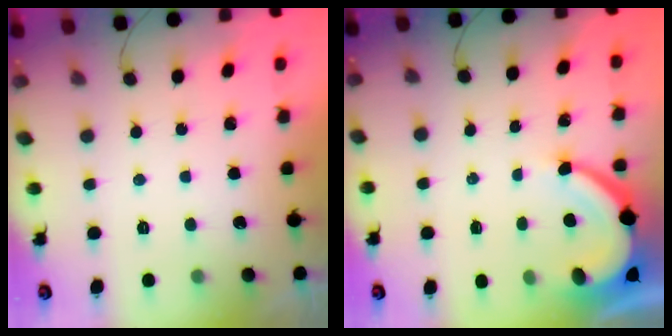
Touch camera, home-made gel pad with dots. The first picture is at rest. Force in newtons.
{"total": 7.4, "press": 7.3, "slide": 1.0}